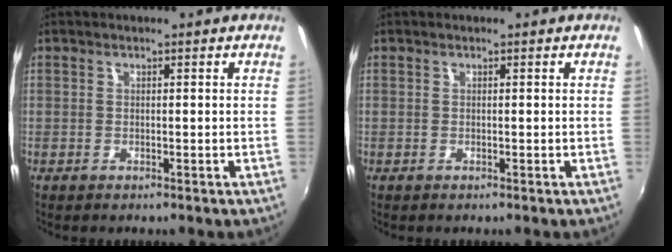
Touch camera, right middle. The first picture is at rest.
{"total": 0.0}